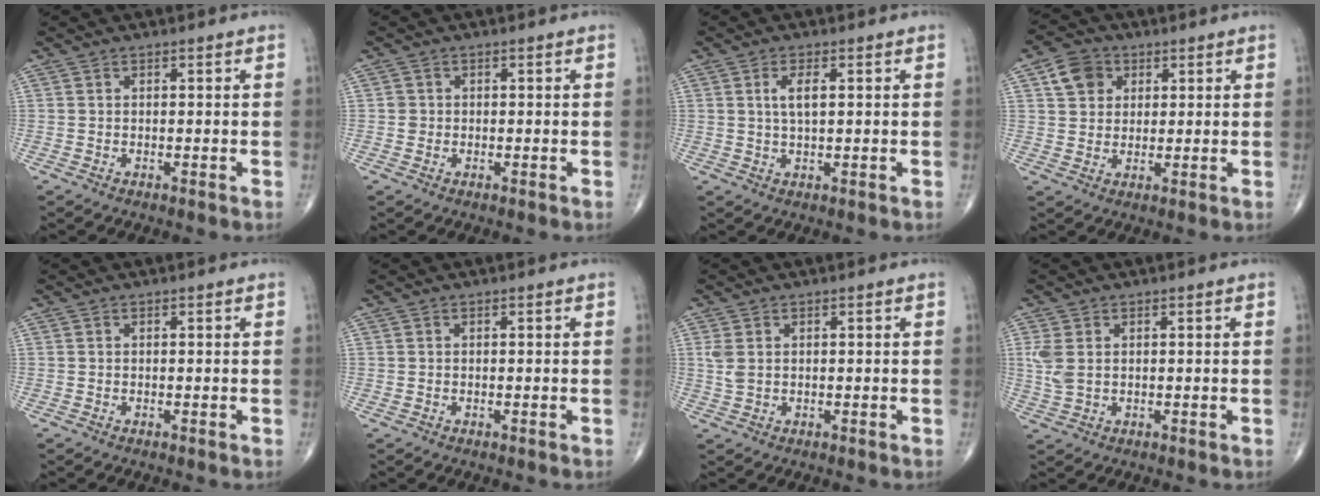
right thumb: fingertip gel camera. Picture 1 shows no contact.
{"total": 1.2, "force": [-0.1, 1.2, 0.1], "torque": [0.005, 0.004, -0.001]}
{"total": 3.5, "force": [0.9, 1.2, 3.2], "torque": [-0.060, -0.001, 0.017]}
{"total": 6.0, "force": [2.3, 4.7, 2.9], "torque": [-0.035, 0.000, 0.039]}
{"total": 0.0}
{"total": 0.0}
{"total": 2.5, "force": [0.7, 1.6, 1.8], "torque": [-0.046, 0.006, 0.020]}
{"total": 3.9, "force": [0.9, 2.5, 2.9], "torque": [-0.080, 0.004, 0.024]}